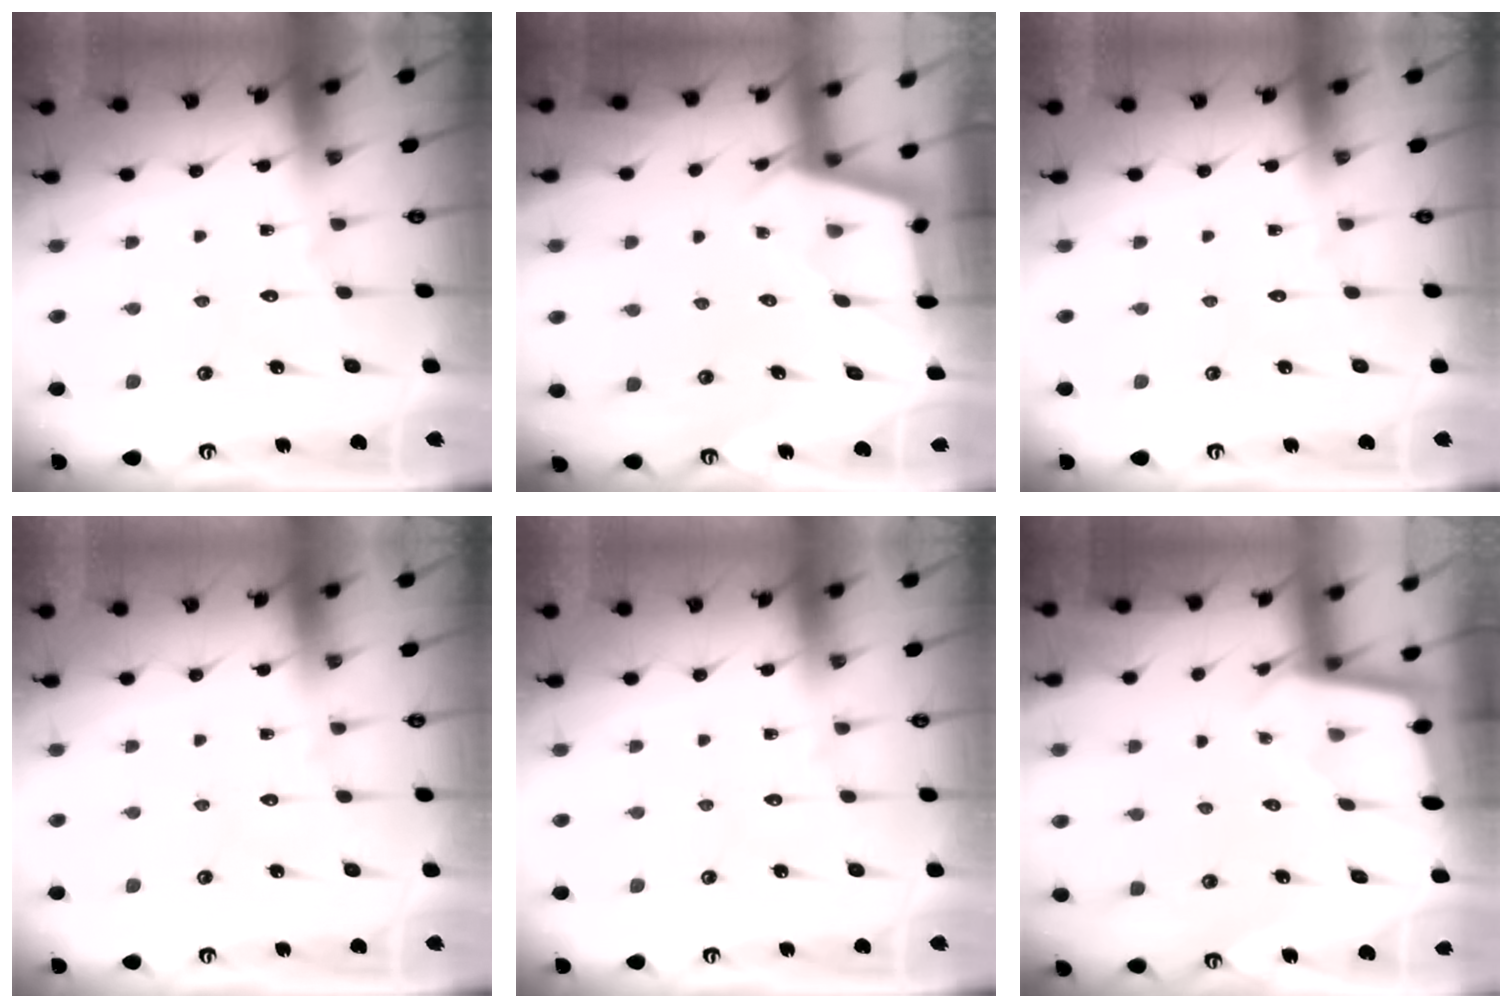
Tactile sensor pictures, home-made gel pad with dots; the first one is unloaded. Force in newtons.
{"total": 2.7, "press": 2.7, "slide": 0.3}
{"total": 0.0}
{"total": 0.0}
{"total": 0.0}
{"total": 1.9, "press": 1.9, "slide": 0.2}